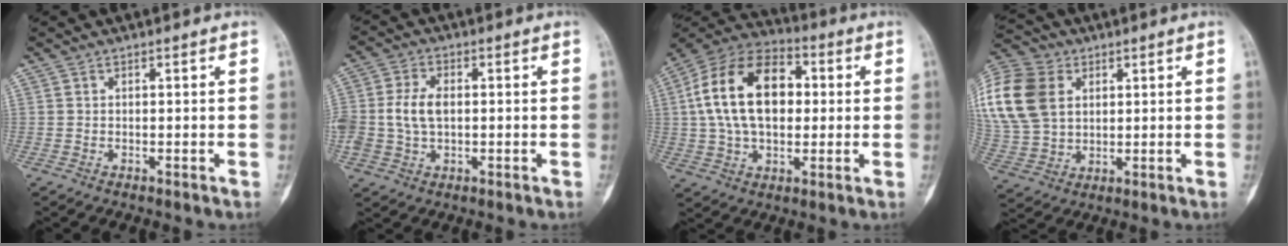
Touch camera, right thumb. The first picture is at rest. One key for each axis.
{"total": 6.6, "fx": 0.0, "fy": 4.3, "fz": 4.9, "tx": -0.106, "ty": 0.010, "tz": 0.000}
{"total": 19.5, "fx": 2.4, "fy": 12.1, "fz": 15.1, "tx": -0.256, "ty": 0.024, "tz": 0.037}
{"total": 19.4, "fx": 5.3, "fy": 14.3, "fz": 12.0, "tx": -0.269, "ty": 0.011, "tz": 0.102}